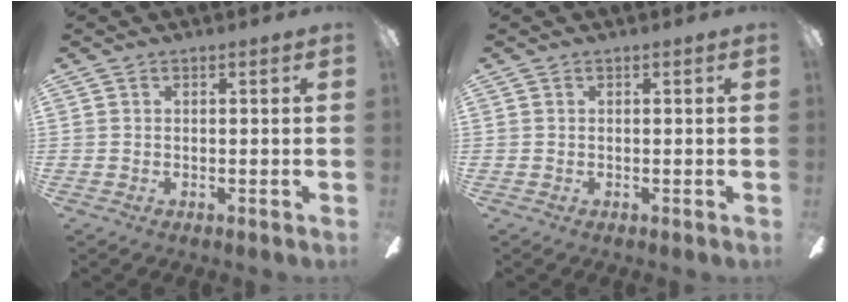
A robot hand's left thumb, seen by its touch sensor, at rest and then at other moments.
{"total": 0.0}